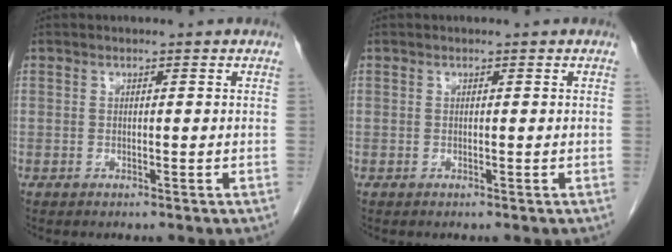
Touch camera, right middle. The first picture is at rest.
{"total": 0.0}